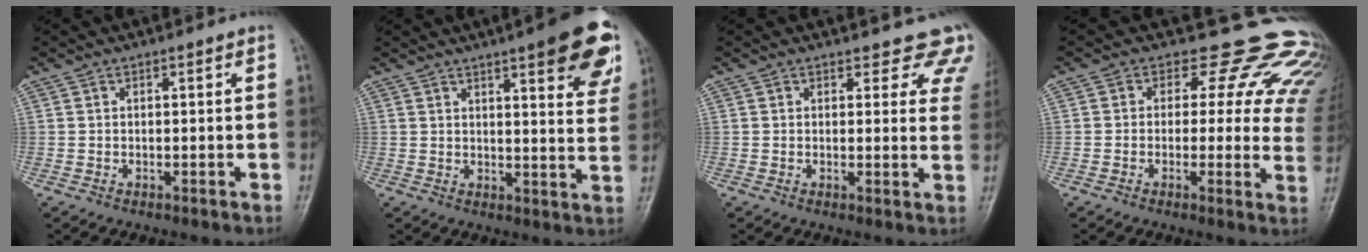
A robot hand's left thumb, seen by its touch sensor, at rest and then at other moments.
{"total": 14.2, "force": [7.9, 3.6, 11.2], "torque": [-0.104, -0.034, 0.095]}
{"total": 8.3, "force": [7.2, 3.7, 1.7], "torque": [0.044, -0.033, 0.051]}
{"total": 17.7, "force": [11.4, 10.0, 9.1], "torque": [-0.049, -0.031, 0.097]}